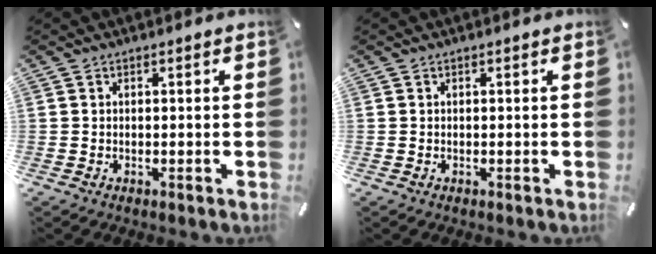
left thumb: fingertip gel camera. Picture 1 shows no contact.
{"total": 0.0}